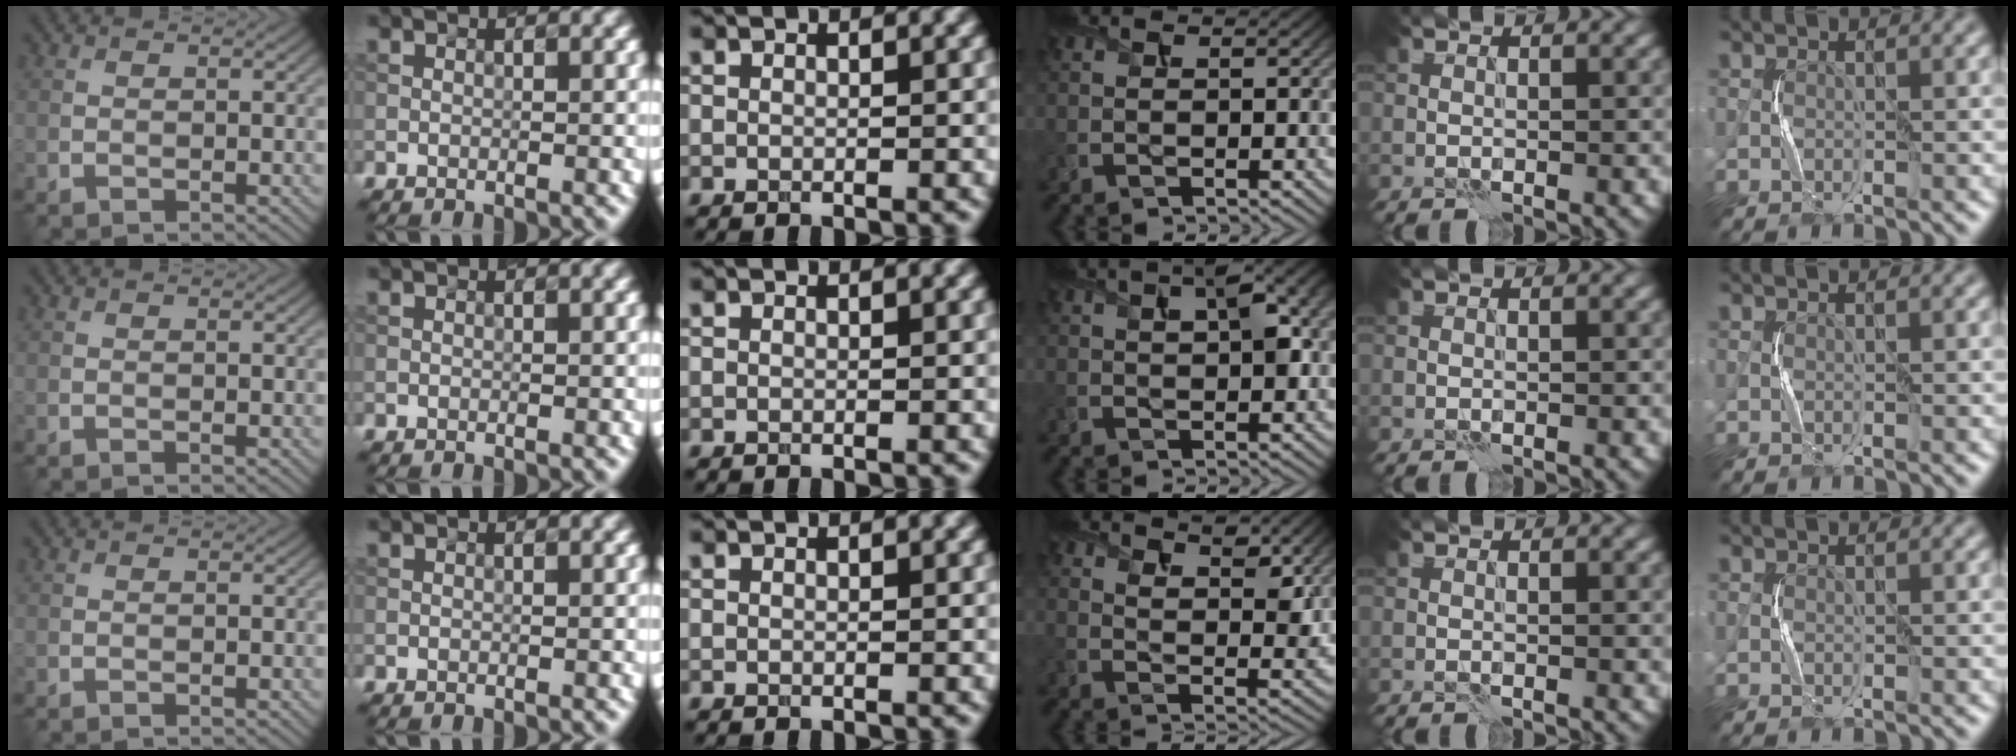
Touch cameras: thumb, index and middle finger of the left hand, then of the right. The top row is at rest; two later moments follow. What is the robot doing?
{"motion": "squeeze", "object": "air blower"}